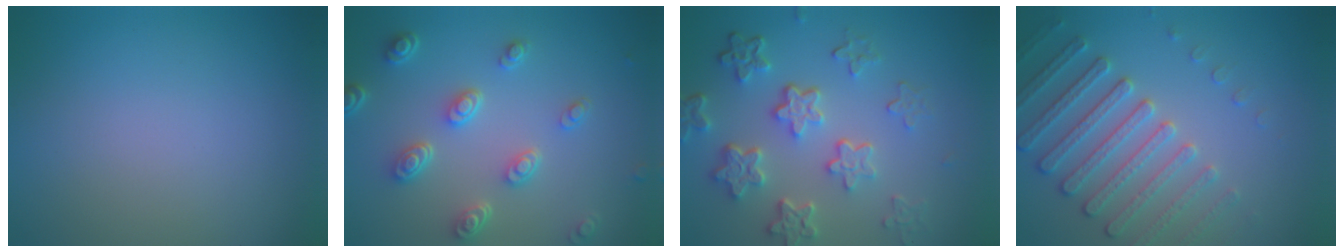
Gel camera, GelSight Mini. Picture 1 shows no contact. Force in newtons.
{"total": 4.5, "press": 3.4, "slide": 2.9}
{"total": 5.8, "press": 4.4, "slide": 3.8}
{"total": 4.3, "press": 4.2, "slide": 1.0}